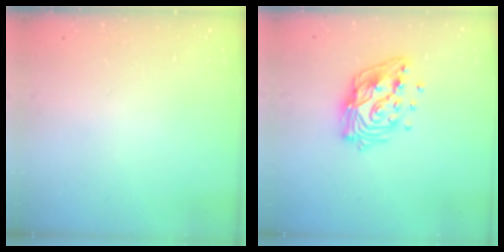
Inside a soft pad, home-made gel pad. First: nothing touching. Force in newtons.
{"total": 15.9, "press": 15.8, "slide": 1.8}